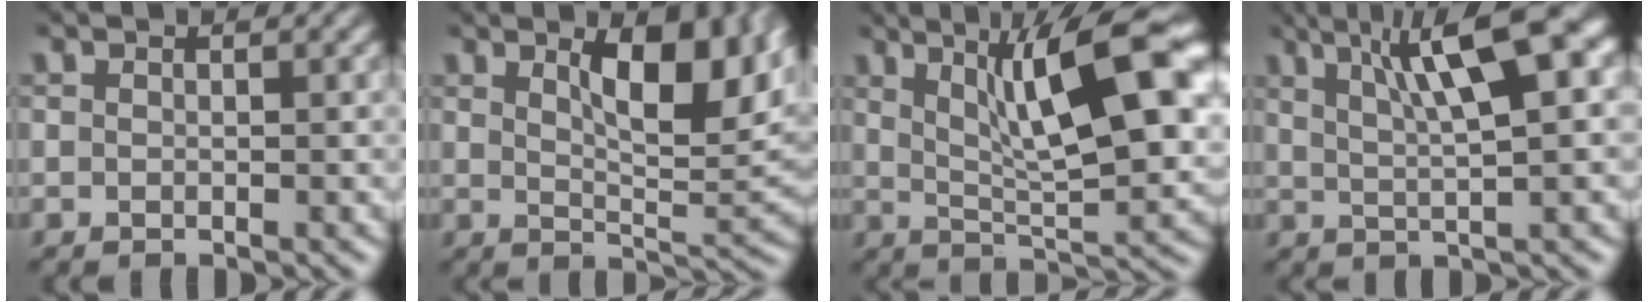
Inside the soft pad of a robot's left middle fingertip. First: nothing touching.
{"total": 7.4, "force": [3.0, 2.5, 6.2], "torque": [-0.094, -0.003, 0.050]}
{"total": 11.0, "force": [3.7, 2.6, 10.0], "torque": [-0.146, 0.004, 0.066]}
{"total": 8.8, "force": [3.6, 1.8, 7.9], "torque": [-0.114, 0.019, 0.058]}